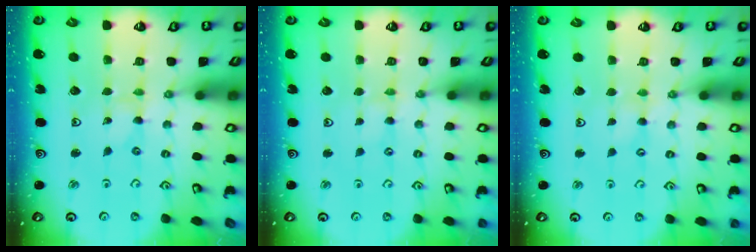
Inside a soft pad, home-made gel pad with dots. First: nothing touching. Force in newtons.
{"total": 1.2, "press": 1.2, "slide": 0.3}
{"total": 1.3, "press": 1.3, "slide": 0.3}